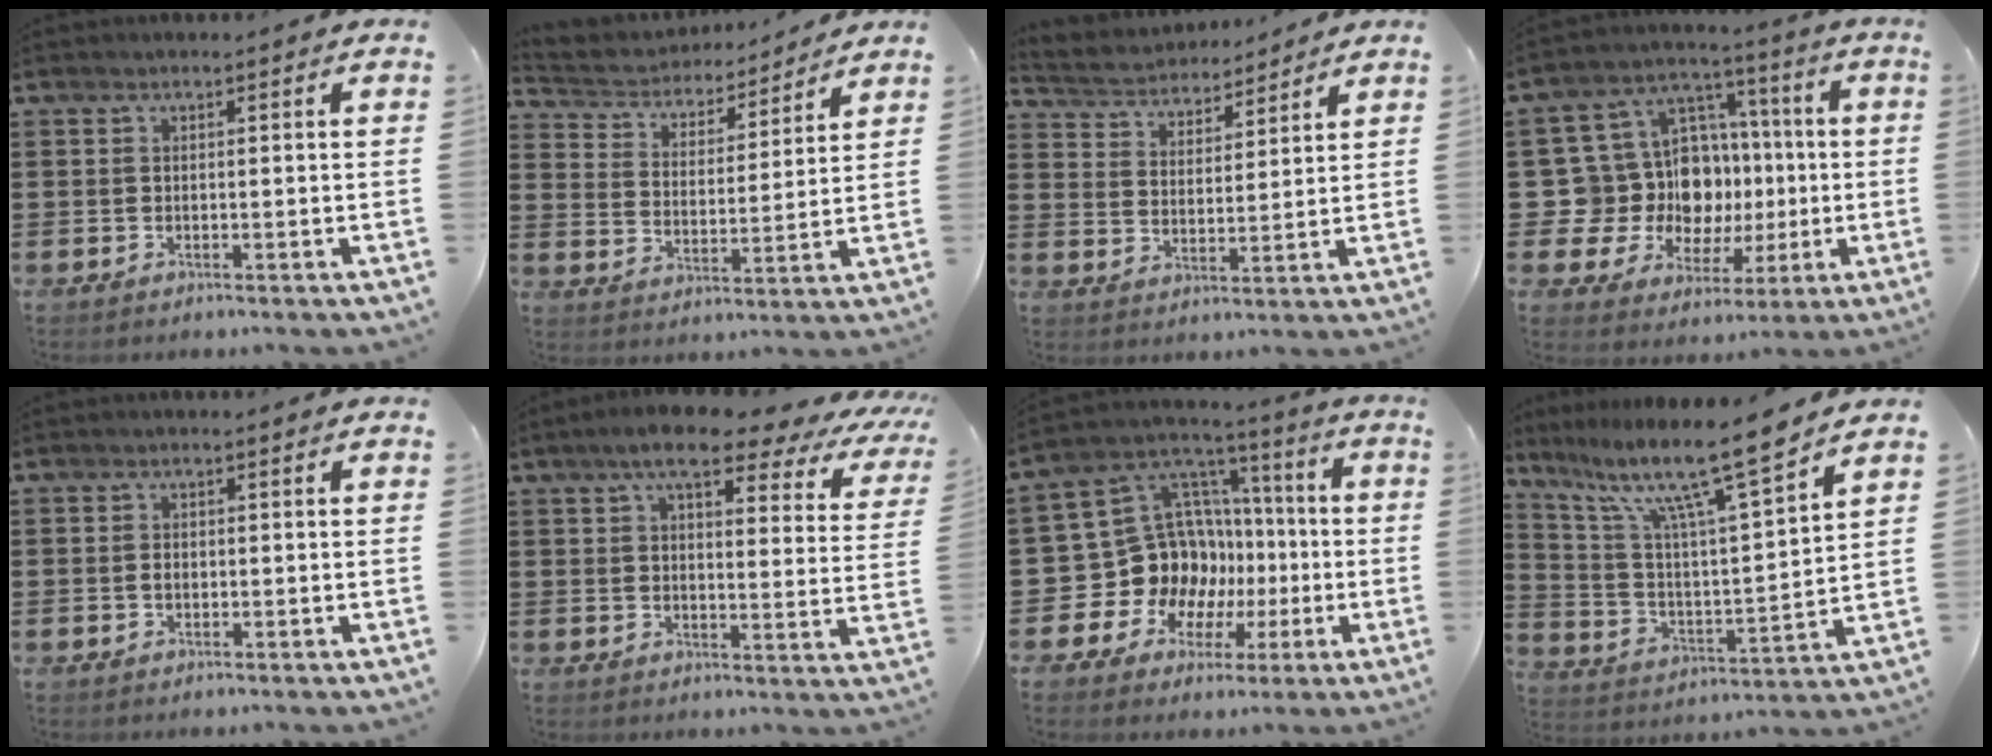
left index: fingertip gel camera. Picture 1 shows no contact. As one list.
[{"total": 4.0, "force": [3.9, 0.9, 0.0], "torque": [-0.025, -0.030, 0.061]}, {"total": 4.0, "force": [3.9, 0.7, -0.3], "torque": [-0.018, -0.025, 0.066]}, {"total": 14.0, "force": [-0.1, 13.1, 4.9], "torque": [-0.129, -0.011, 0.016]}, {"total": 1.3, "force": [-0.2, 0.9, 0.9], "torque": [-0.021, 0.004, -0.005]}, {"total": 8.2, "force": [6.3, 2.0, 4.9], "torque": [-0.101, -0.022, 0.104]}, {"total": 14.2, "force": [-1.6, 13.2, 4.9], "torque": [-0.138, -0.026, -0.005]}, {"total": 12.5, "force": [9.4, 1.0, 8.3], "torque": [-0.183, -0.055, 0.151]}]